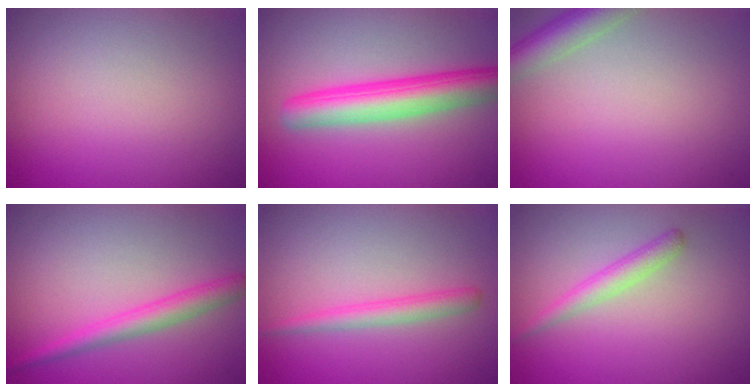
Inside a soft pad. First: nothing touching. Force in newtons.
{"total": 5.8, "press": 5.8, "slide": 0.2}
{"total": 3.7, "press": 3.7, "slide": 0.2}
{"total": 2.6, "press": 2.6, "slide": 0.2}
{"total": 2.0, "press": 2.0, "slide": 0.0}
{"total": 1.9, "press": 1.9, "slide": 0.0}